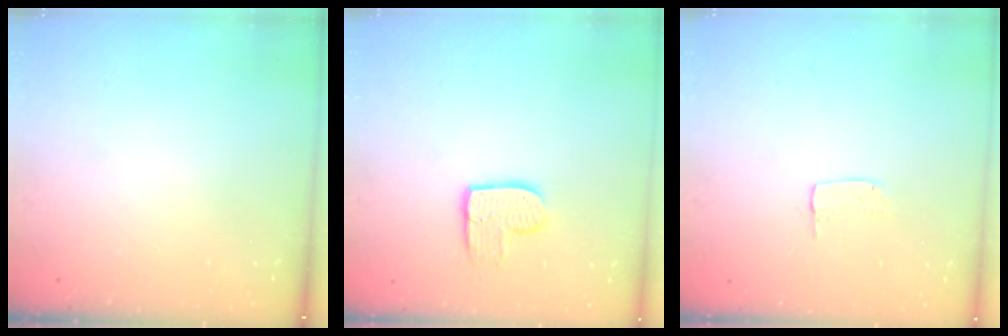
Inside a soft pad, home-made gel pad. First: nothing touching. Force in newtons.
{"total": 9.7, "press": 9.6, "slide": 0.7}
{"total": 3.7, "press": 3.7, "slide": 0.2}